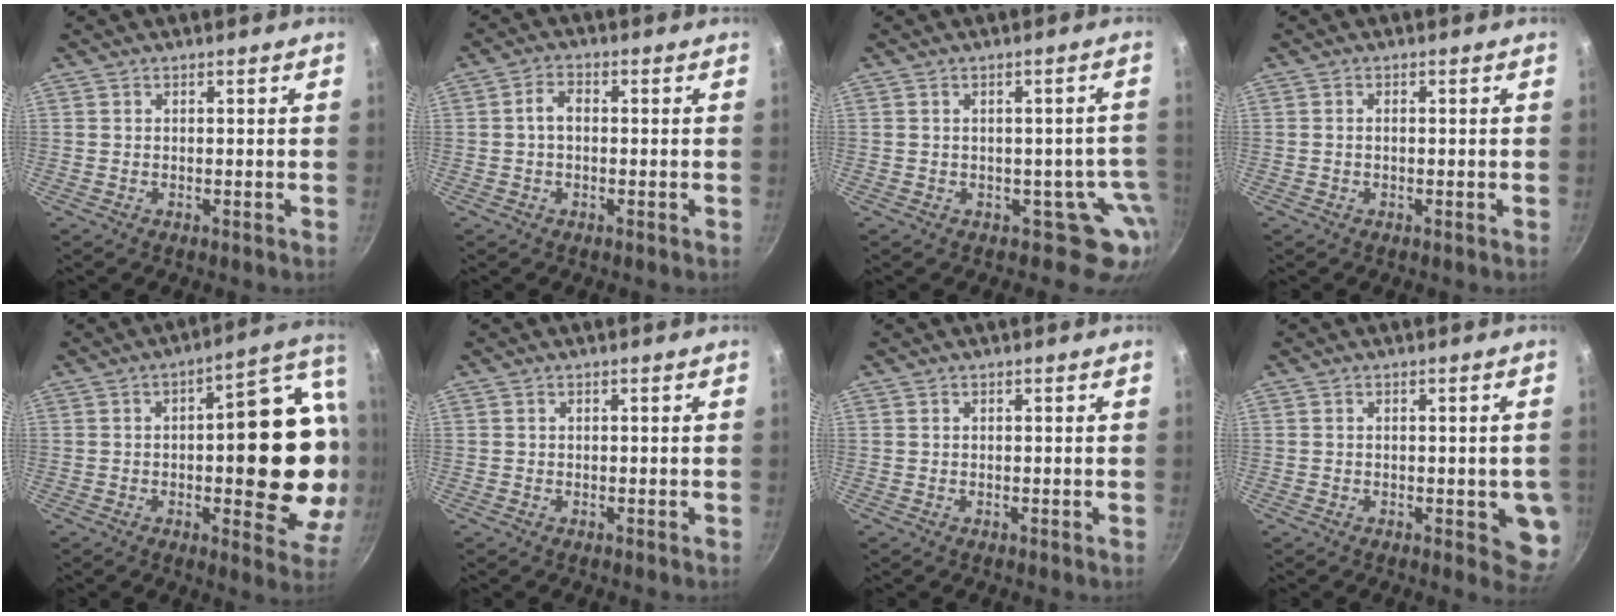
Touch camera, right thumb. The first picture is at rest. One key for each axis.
{"total": 3.5, "fx": 0.0, "fy": 2.3, "fz": 2.6, "tx": -0.045, "ty": 0.015, "tz": -0.006}
{"total": 6.6, "fx": -1.6, "fy": 5.8, "fz": 2.6, "tx": 0.043, "ty": 0.026, "tz": -0.016}
{"total": 0.8, "fx": -0.1, "fy": 0.4, "fz": 0.7, "tx": -0.015, "ty": 0.005, "tz": -0.003}
{"total": 22.5, "fx": -0.3, "fy": 9.2, "fz": 20.5, "tx": -0.212, "ty": 0.008, "tz": -0.006}
{"total": 0.0}
{"total": 0.0}
{"total": 6.9, "fx": -1.1, "fy": 2.9, "fz": 6.2, "tx": -0.041, "ty": -0.002, "tz": -0.012}